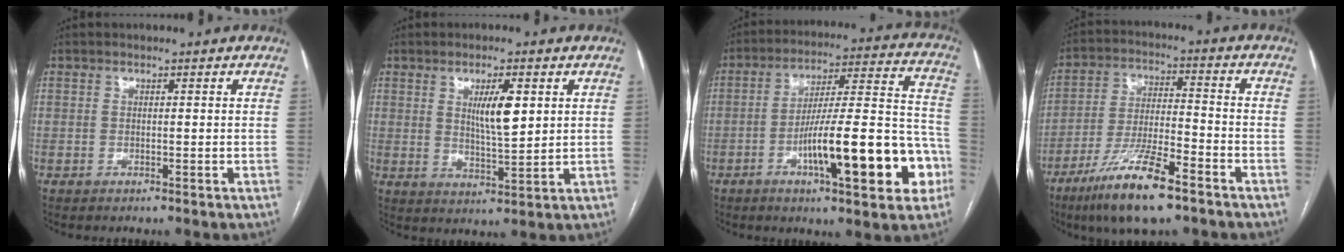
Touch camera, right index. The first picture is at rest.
{"total": 6.4, "force": [2.0, 1.5, 5.9], "torque": [-0.100, -0.004, 0.036]}
{"total": 19.7, "force": [-7.3, 3.5, 18.0], "torque": [-0.241, 0.024, -0.099]}
{"total": 13.4, "force": [-8.6, 2.2, 10.0], "torque": [-0.195, -0.021, -0.153]}